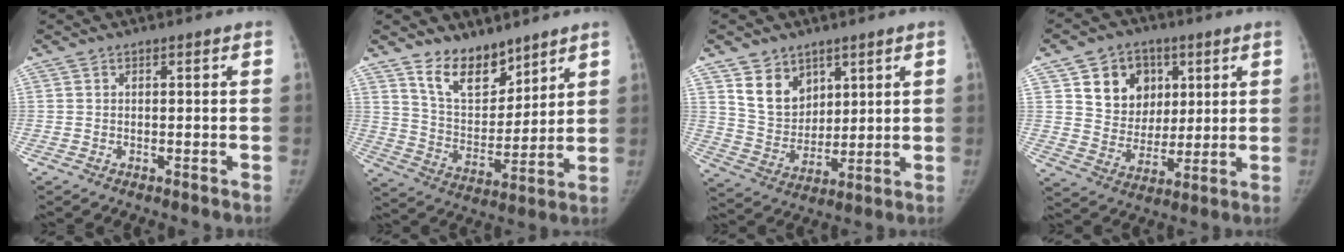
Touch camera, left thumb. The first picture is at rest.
{"total": 11.6, "force": [8.6, 5.9, 5.0], "torque": [-0.049, -0.070, 0.165]}
{"total": 9.8, "force": [5.6, 7.1, 3.8], "torque": [-0.035, -0.043, 0.116]}
{"total": 12.8, "force": [5.1, 10.5, 5.2], "torque": [-0.039, -0.017, 0.091]}